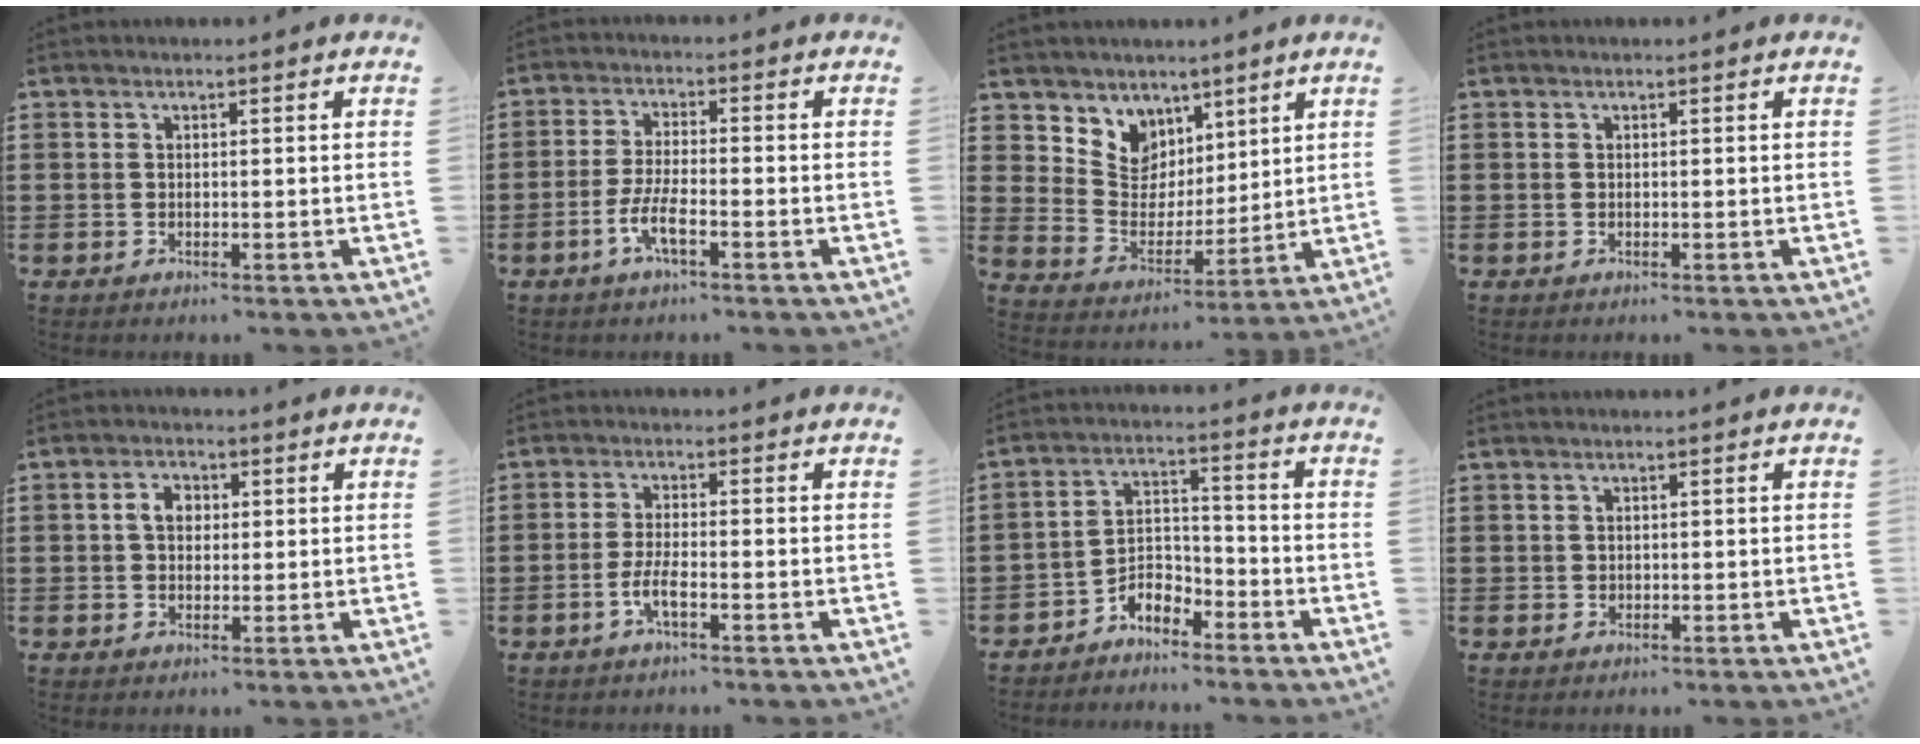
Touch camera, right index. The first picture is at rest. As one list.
[{"total": 4.7, "force": [-2.4, 0.9, 4.0], "torque": [-0.094, -0.008, -0.051]}, {"total": 6.8, "force": [4.3, 5.3, -0.5], "torque": [-0.040, -0.038, 0.082]}, {"total": 0.0}, {"total": 3.3, "force": [0.4, 2.4, 2.3], "torque": [-0.051, 0.012, 0.004]}, {"total": 3.4, "force": [-1.6, 0.6, 2.9], "torque": [-0.064, -0.005, -0.034]}, {"total": 4.2, "force": [-3.7, 1.8, 1.0], "torque": [-0.031, 0.010, -0.076]}, {"total": 0.6, "force": [0.3, 0.5, 0.1], "torque": [-0.004, 0.001, 0.007]}]